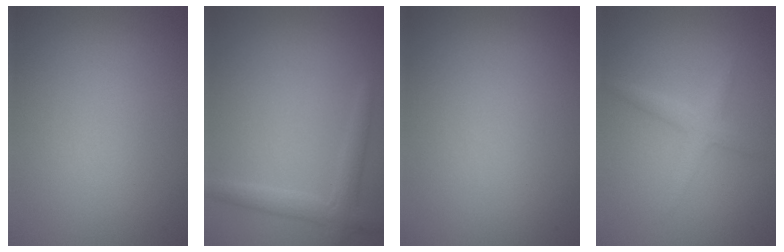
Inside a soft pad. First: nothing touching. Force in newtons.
{"total": 2.3, "press": 2.3, "slide": 0.1}
{"total": 0.0}
{"total": 2.0, "press": 2.0, "slide": 0.1}